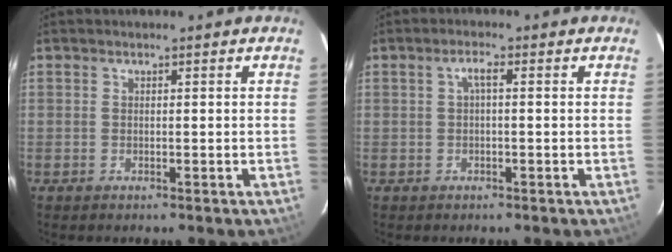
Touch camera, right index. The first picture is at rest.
{"total": 1.7, "force": [0.1, 0.3, 1.7], "torque": [-0.032, 0.007, 0.000]}